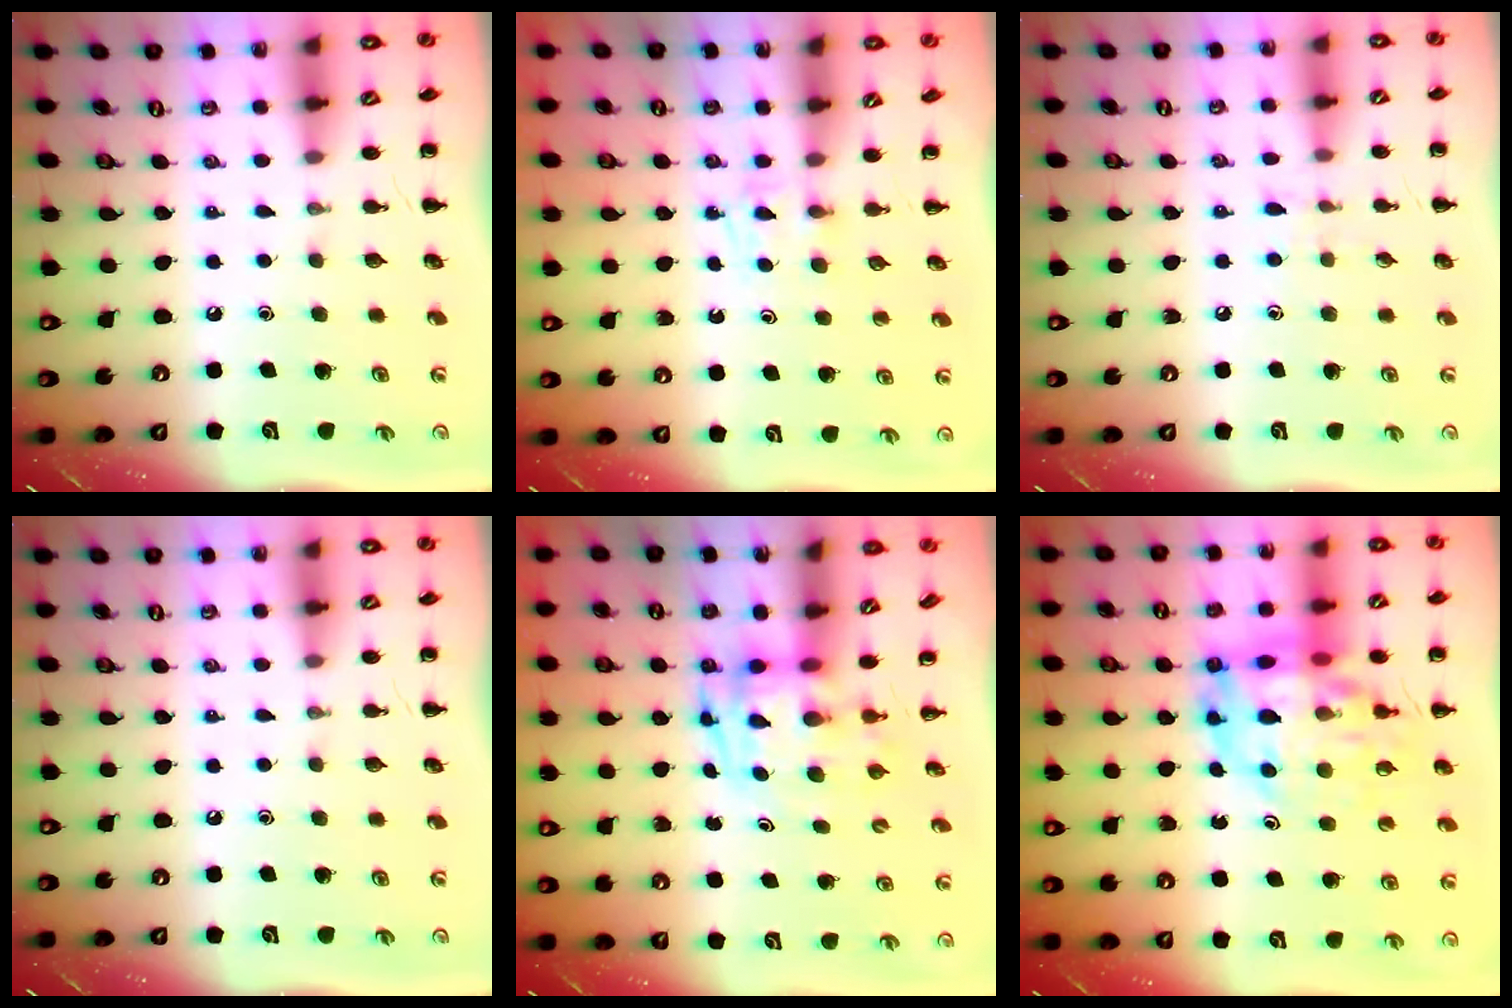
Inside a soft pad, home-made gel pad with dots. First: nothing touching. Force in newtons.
{"total": 2.5, "press": 2.2, "slide": 1.1}
{"total": 6.4, "press": 6.1, "slide": 2.2}
{"total": 0.0}
{"total": 3.4, "press": 3.3, "slide": 0.7}
{"total": 19.0, "press": 18.4, "slide": 4.7}